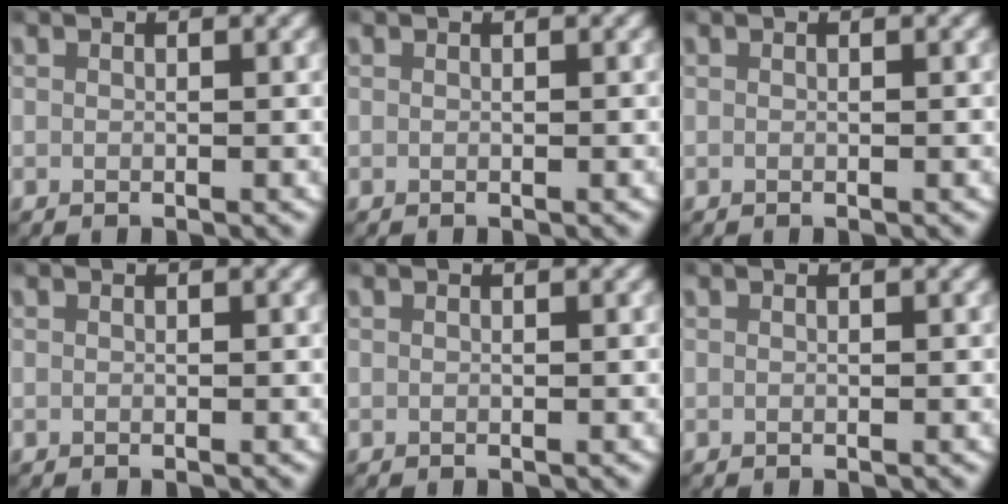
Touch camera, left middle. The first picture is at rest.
{"total": 0.0}
{"total": 0.0}
{"total": 0.0}
{"total": 0.0}
{"total": 0.0}